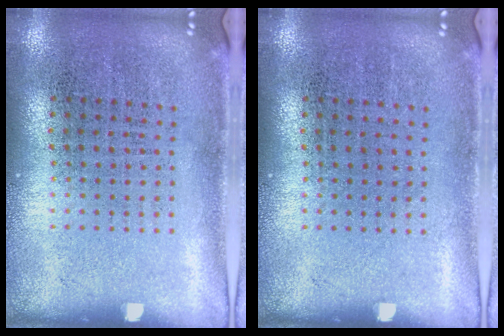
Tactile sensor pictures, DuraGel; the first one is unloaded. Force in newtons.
{"total": 0.0}